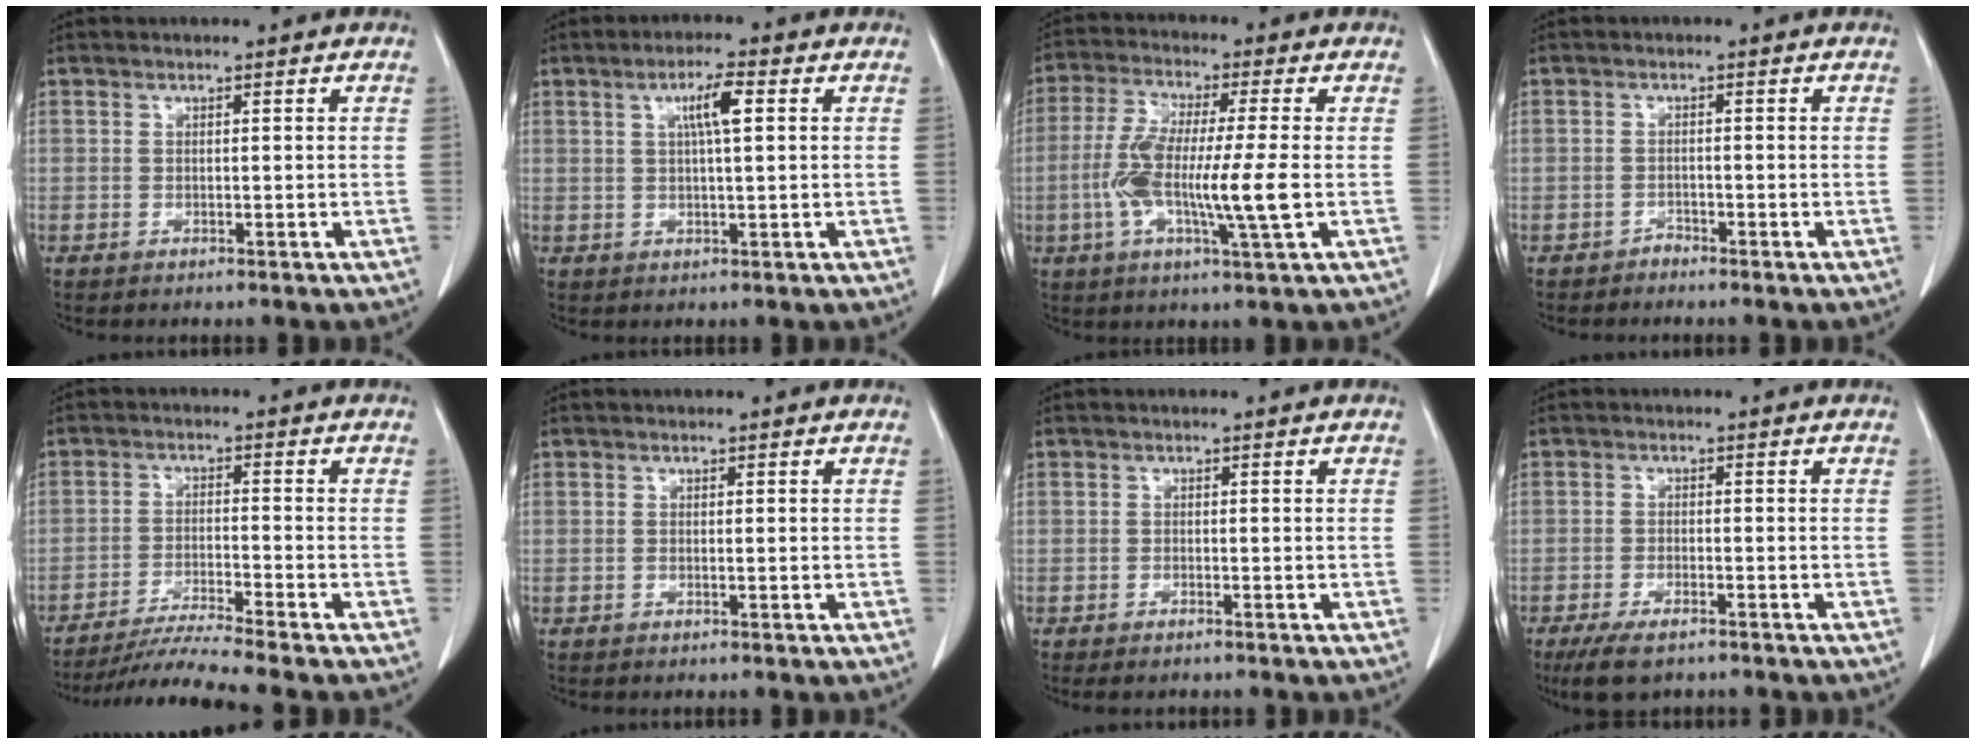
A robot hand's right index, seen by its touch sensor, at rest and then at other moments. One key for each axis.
{"total": 4.6, "fx": 1.4, "fy": 0.3, "fz": 4.3, "tx": -0.078, "ty": 0.005, "tz": 0.024}
{"total": 11.7, "fx": -1.7, "fy": 0.5, "fz": 11.5, "tx": -0.225, "ty": -0.008, "tz": -0.038}
{"total": 1.0, "fx": -0.9, "fy": 0.4, "fz": -0.1, "tx": 0.007, "ty": 0.001, "tz": -0.020}
{"total": 8.4, "fx": -7.4, "fy": -2.3, "fz": 3.2, "tx": -0.048, "ty": -0.027, "tz": -0.131}
{"total": 0.0}
{"total": 1.7, "fx": -1.4, "fy": 0.4, "fz": 0.9, "tx": -0.012, "ty": -0.003, "tz": -0.018}
{"total": 5.9, "fx": -4.4, "fy": 1.8, "fz": 3.6, "tx": -0.067, "ty": -0.011, "tz": -0.074}